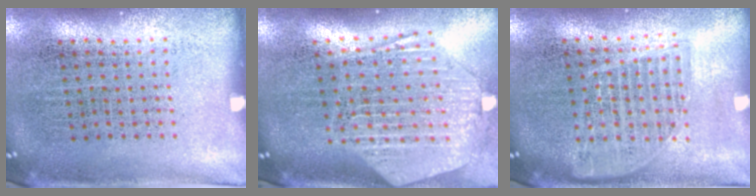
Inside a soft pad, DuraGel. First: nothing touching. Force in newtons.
{"total": 2.8, "press": 2.3, "slide": 1.6}
{"total": 1.6, "press": 1.4, "slide": 0.8}